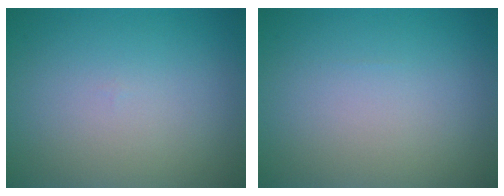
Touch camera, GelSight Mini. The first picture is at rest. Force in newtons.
{"total": 0.0}